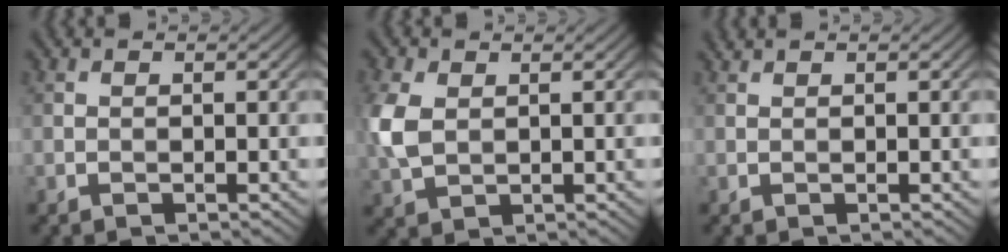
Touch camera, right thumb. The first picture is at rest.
{"total": 5.2, "force": [0.8, 3.5, 3.7], "torque": [-0.114, 0.003, 0.016]}
{"total": 0.6, "force": [0.5, 0.0, 0.2], "torque": [-0.009, 0.005, 0.011]}